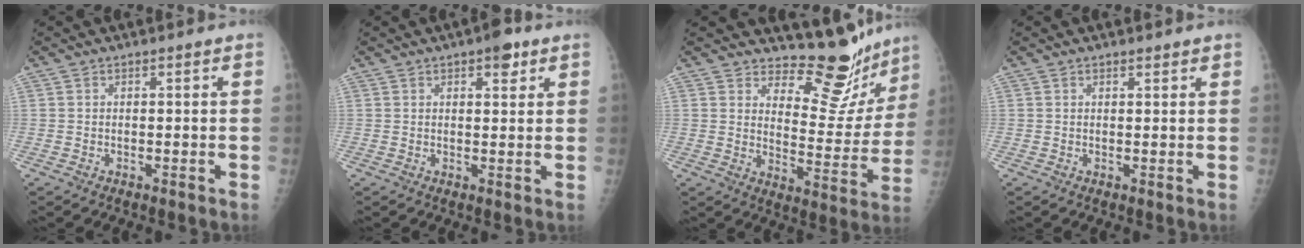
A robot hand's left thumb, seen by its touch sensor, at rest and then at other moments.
{"total": 4.1, "force": [2.3, 1.7, 2.9], "torque": [-0.025, -0.007, 0.028]}
{"total": 13.8, "force": [12.8, 4.3, 2.8], "torque": [0.011, -0.121, 0.171]}
{"total": 1.1, "force": [0.9, 0.4, 0.4], "torque": [-0.002, -0.005, 0.012]}